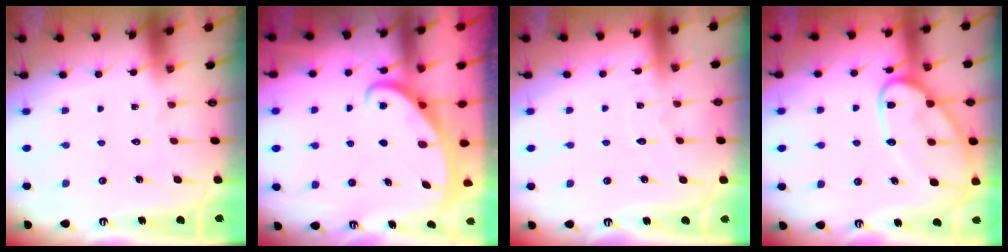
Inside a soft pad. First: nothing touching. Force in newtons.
{"total": 2.5, "press": 2.5, "slide": 0.4}
{"total": 2.9, "press": 2.9, "slide": 0.3}
{"total": 16.1, "press": 16.0, "slide": 1.3}